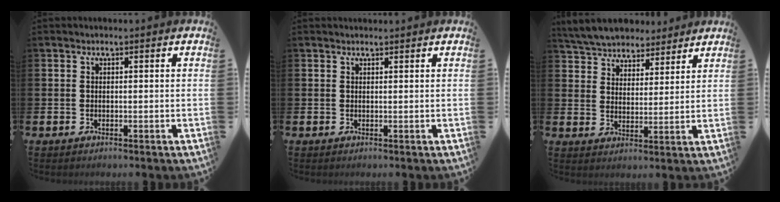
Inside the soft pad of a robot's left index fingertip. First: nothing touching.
{"total": 0.7, "force": [0.7, 0.1, 0.1], "torque": [0.006, -0.003, 0.010]}
{"total": 6.0, "force": [5.7, 1.7, 0.0], "torque": [-0.036, -0.031, 0.103]}